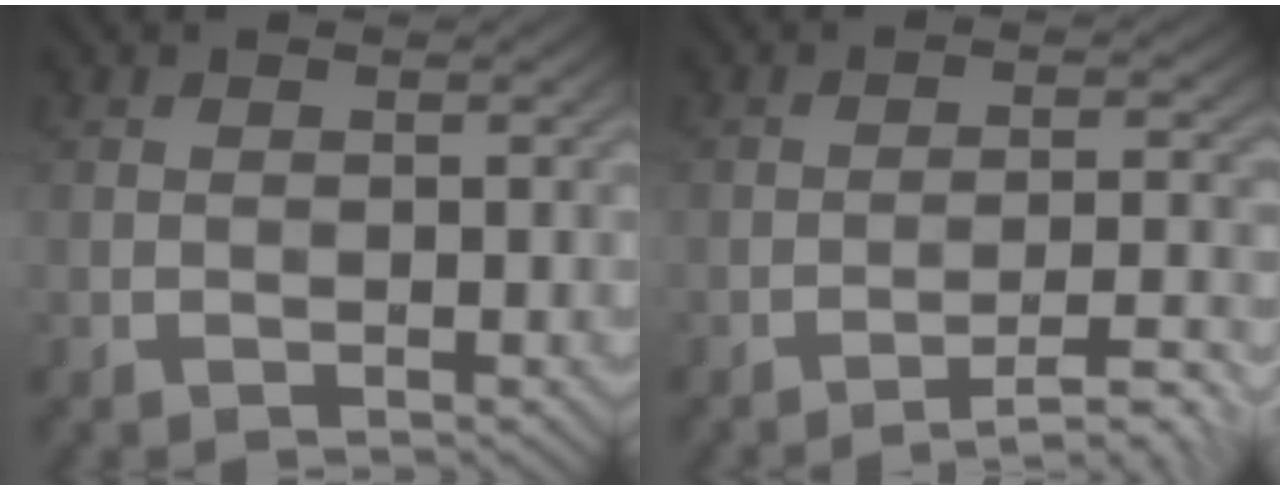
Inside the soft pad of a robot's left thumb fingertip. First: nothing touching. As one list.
[{"total": 5.6, "force": [-4.2, 0.8, 3.7], "torque": [-0.059, 0.015, -0.062]}]